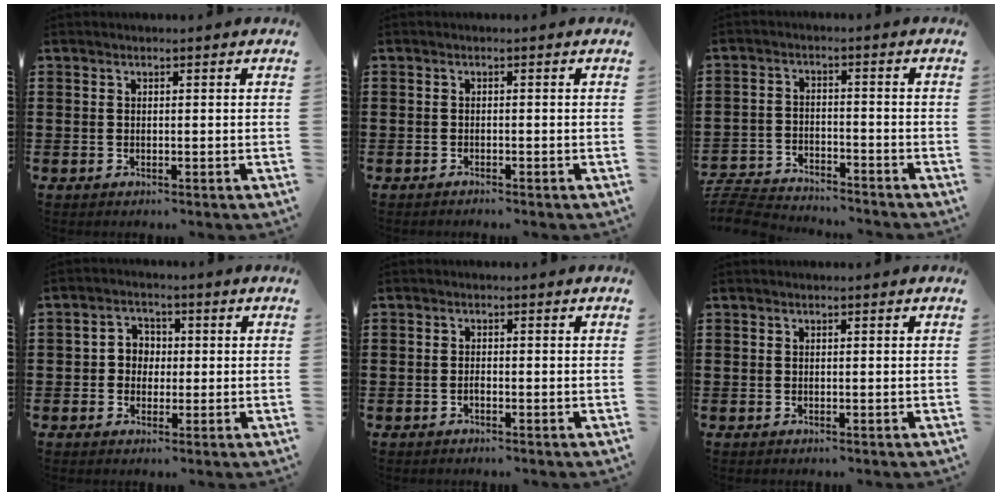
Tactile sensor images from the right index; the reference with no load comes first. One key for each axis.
{"total": 0.7, "fx": -0.7, "fy": -0.1, "fz": 0.1, "tx": -0.004, "ty": -0.004, "tz": -0.014}
{"total": 5.5, "fx": -5.4, "fy": 0.5, "fz": 0.7, "tx": -0.031, "ty": -0.002, "tz": -0.113}
{"total": 3.2, "fx": -0.5, "fy": 3.0, "fz": 1.2, "tx": -0.034, "ty": 0.011, "tz": -0.015}
{"total": 0.7, "fx": -0.5, "fy": 0.4, "fz": 0.4, "tx": -0.008, "ty": -0.002, "tz": -0.010}
{"total": 0.0}